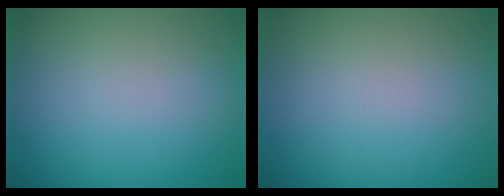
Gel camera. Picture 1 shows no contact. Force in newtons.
{"total": 0.0}